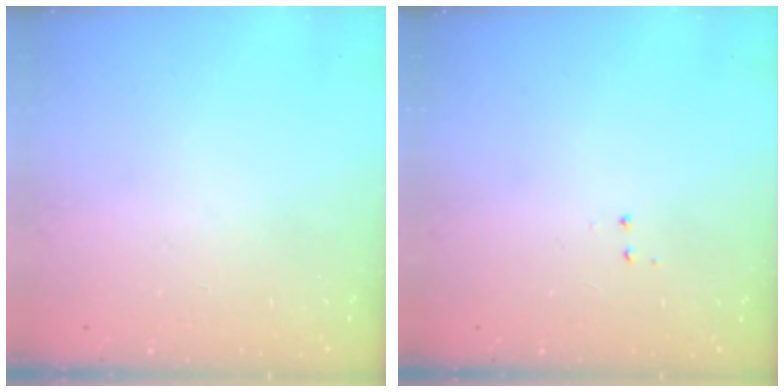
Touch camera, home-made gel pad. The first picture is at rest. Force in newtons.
{"total": 4.0, "press": 4.0, "slide": 0.4}